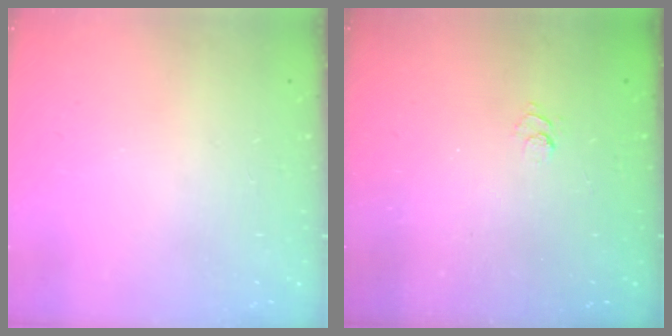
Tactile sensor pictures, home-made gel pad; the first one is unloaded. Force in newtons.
{"total": 2.5, "press": 2.0, "slide": 1.4}